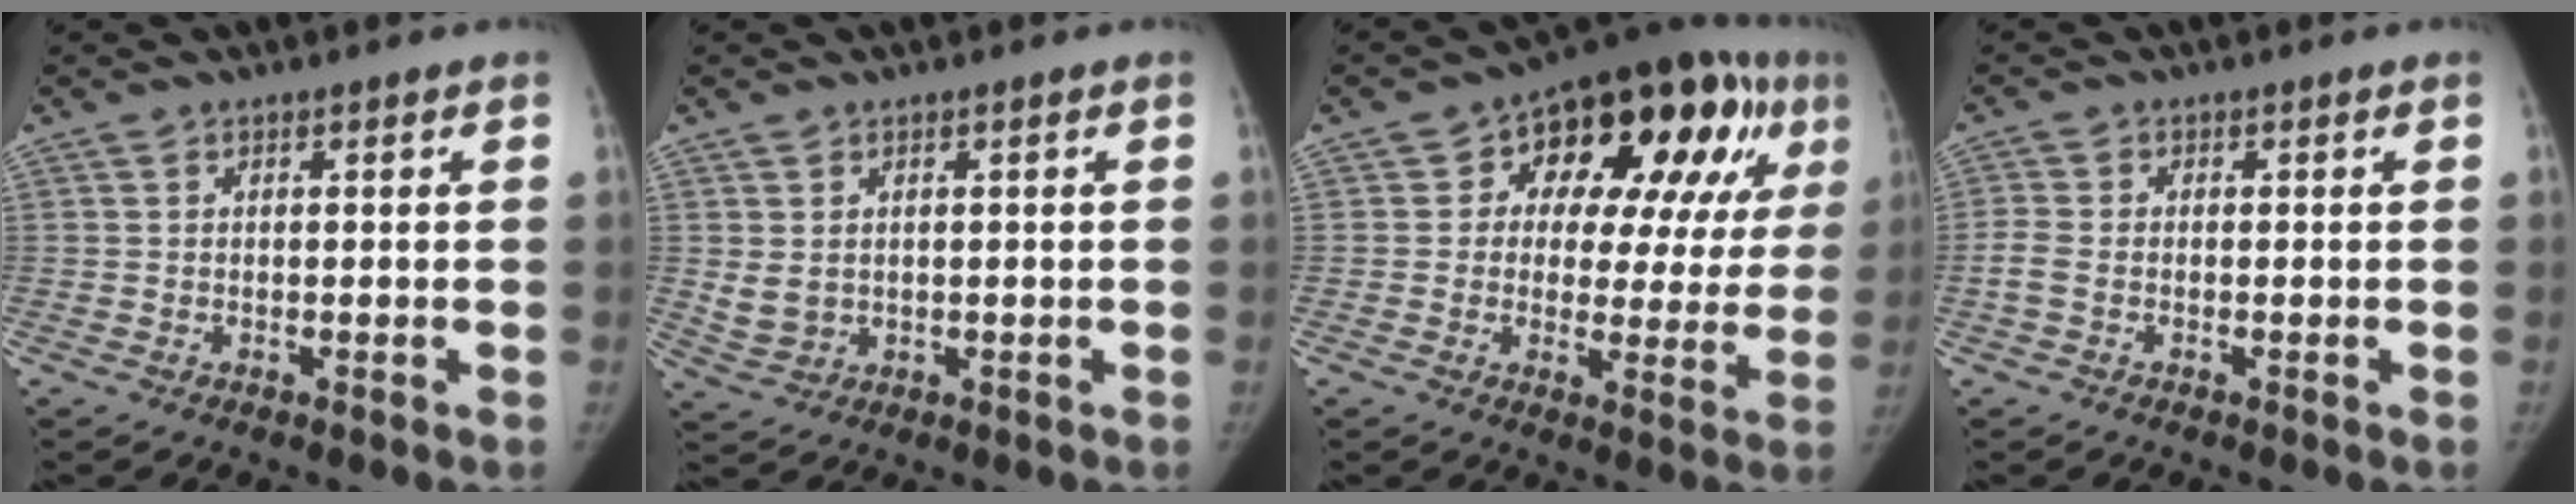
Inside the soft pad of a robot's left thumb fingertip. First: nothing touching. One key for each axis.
{"total": 3.4, "fx": 0.6, "fy": 2.8, "fz": 1.9, "tx": -0.028, "ty": -0.010, "tz": 0.024}
{"total": 21.1, "fx": 7.2, "fy": 11.8, "fz": 15.9, "tx": -0.157, "ty": 0.021, "tz": 0.090}
{"total": 2.8, "fx": -0.9, "fy": 1.8, "fz": 1.9, "tx": -0.049, "ty": 0.001, "tz": -0.022}